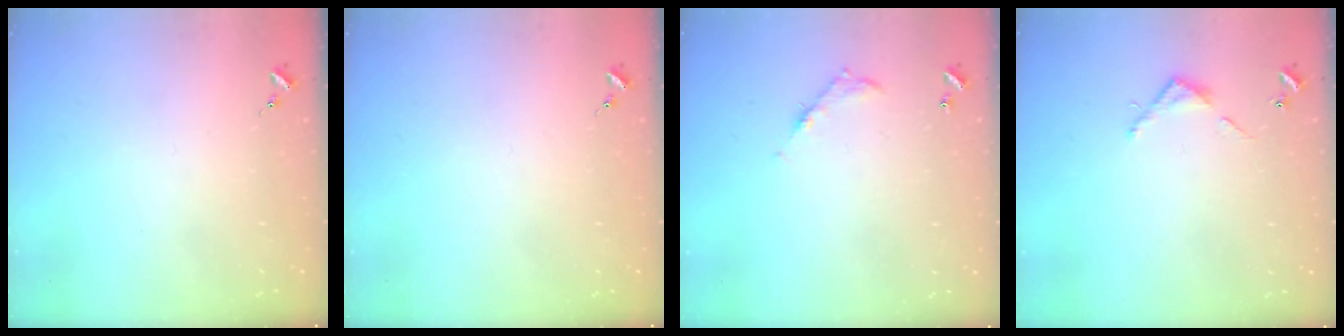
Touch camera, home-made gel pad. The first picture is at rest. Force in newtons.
{"total": 0.0}
{"total": 5.3, "press": 5.3, "slide": 0.4}
{"total": 3.7, "press": 3.7, "slide": 0.2}